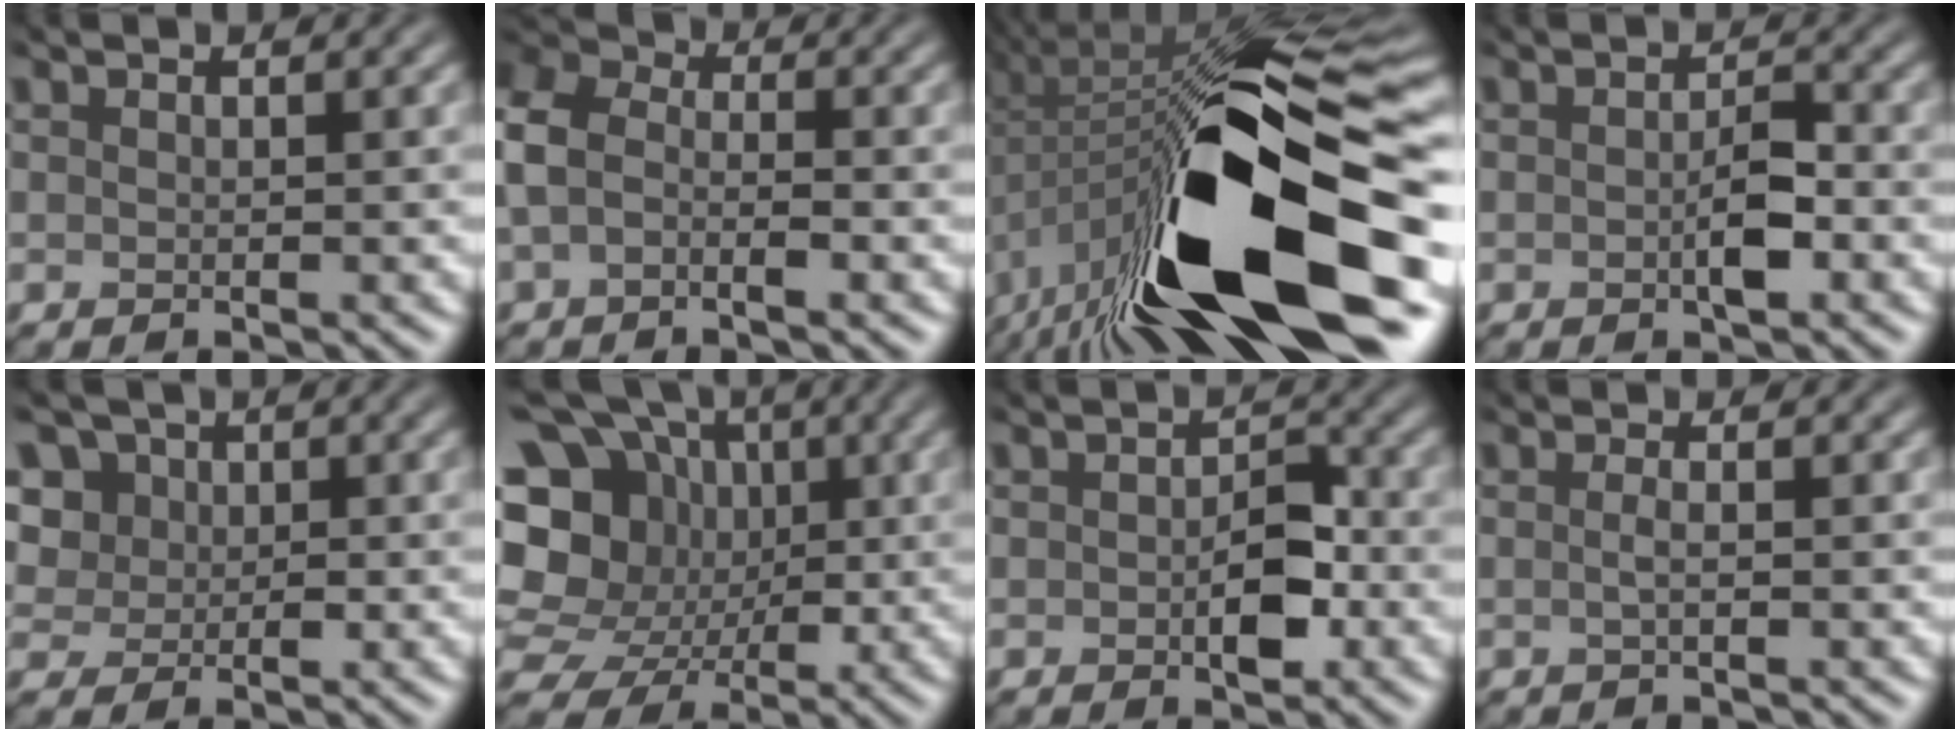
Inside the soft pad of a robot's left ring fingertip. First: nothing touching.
{"total": 5.2, "force": [-1.6, 3.6, 3.4], "torque": [-0.096, 0.000, -0.035]}
{"total": 17.9, "force": [-6.7, 6.3, 15.3], "torque": [-0.250, -0.003, -0.110]}
{"total": 2.6, "force": [-1.3, 0.9, 2.1], "torque": [-0.045, -0.003, -0.017]}
{"total": 5.9, "force": [2.1, 5.0, 2.4], "torque": [-0.064, 0.010, 0.029]}
{"total": 16.4, "force": [1.2, 14.6, 7.4], "torque": [-0.175, 0.025, 0.012]}
{"total": 3.7, "force": [-1.5, 2.1, 2.7], "torque": [-0.049, -0.004, -0.018]}
{"total": 1.2, "force": [-0.5, 0.4, 1.0], "torque": [-0.017, -0.001, -0.015]}